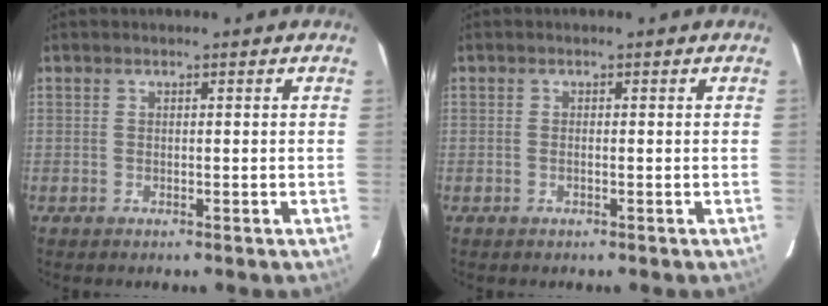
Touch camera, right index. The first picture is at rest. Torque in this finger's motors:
{"motor_torque": [0.13, 0.19, -0.03, -0.01]}